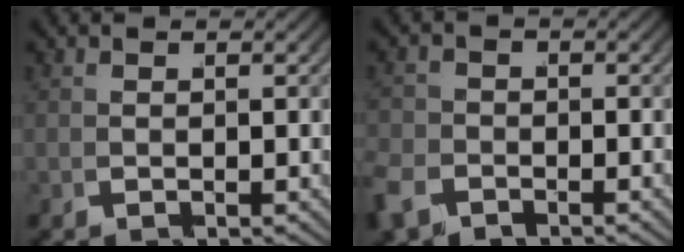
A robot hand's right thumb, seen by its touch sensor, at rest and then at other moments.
{"total": 2.5, "force": [-2.0, 1.5, 0.3], "torque": [-0.009, -0.010, -0.041]}